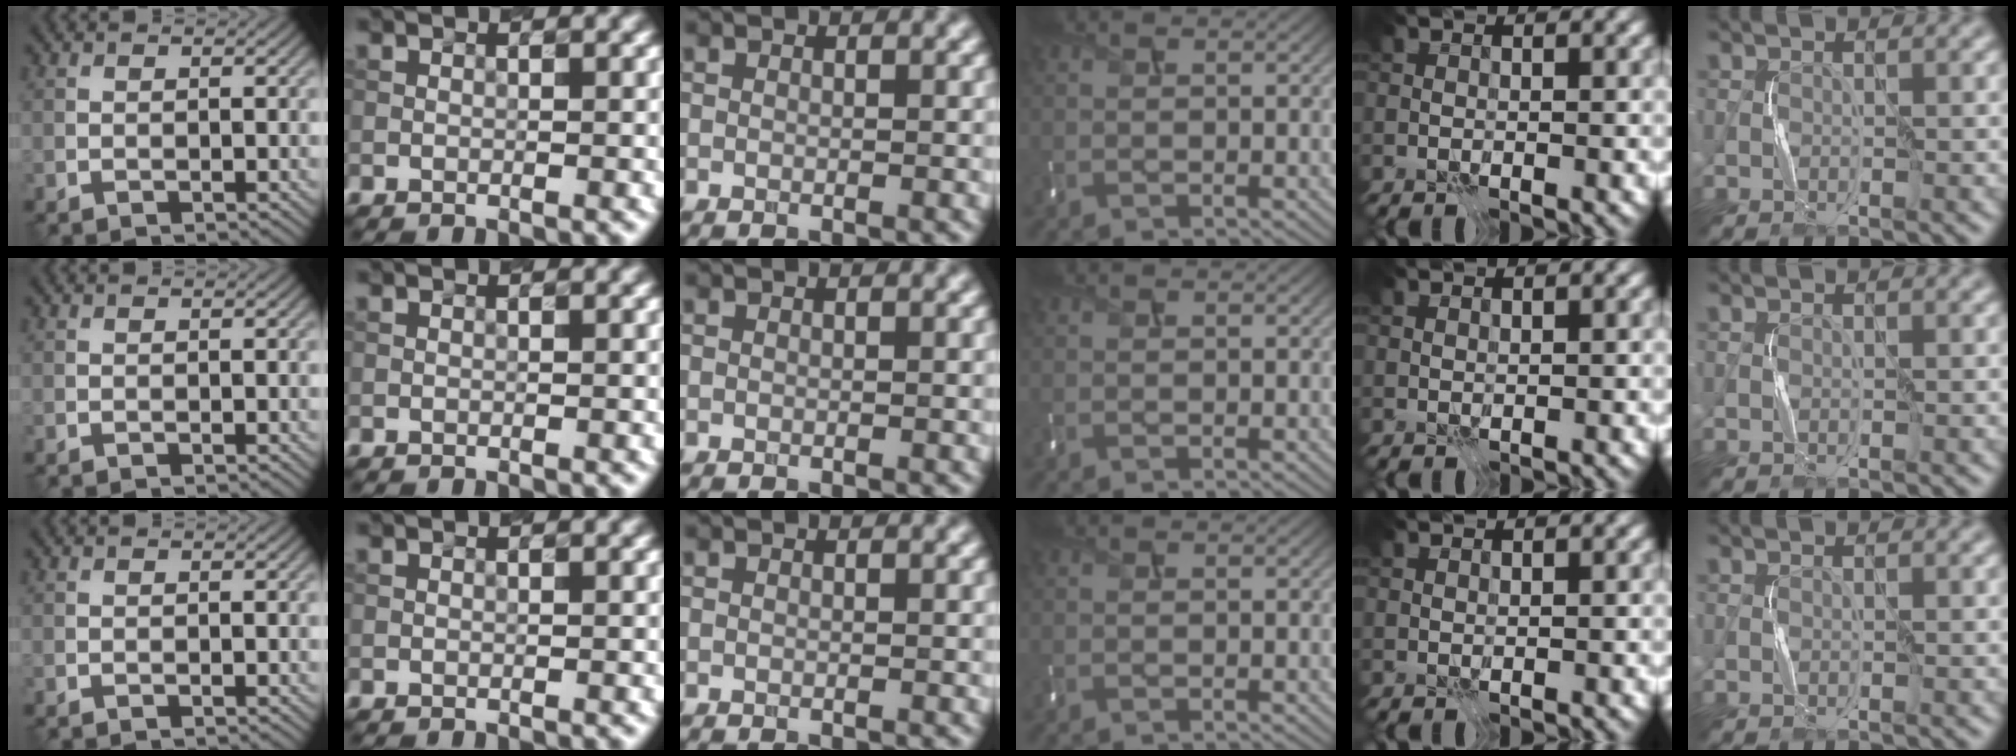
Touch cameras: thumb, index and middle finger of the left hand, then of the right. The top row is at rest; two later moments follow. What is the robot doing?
{"motion": "press", "object": "memory foam"}